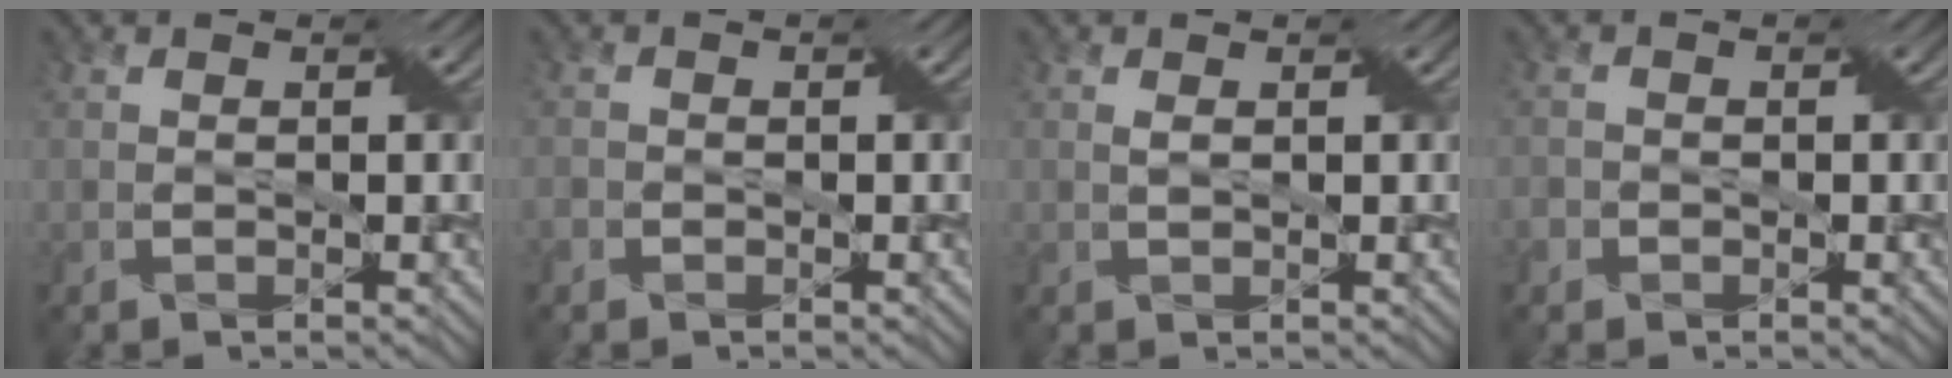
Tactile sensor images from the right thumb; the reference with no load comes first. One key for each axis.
{"total": 1.0, "fx": -0.5, "fy": 0.8, "fz": 0.2, "tx": -0.005, "ty": 0.000, "tz": -0.013}
{"total": 0.7, "fx": 0.3, "fy": 0.3, "fz": 0.6, "tx": -0.016, "ty": 0.003, "tz": 0.007}
{"total": 1.4, "fx": -0.7, "fy": 1.2, "fz": 0.2, "tx": -0.002, "ty": 0.000, "tz": -0.015}